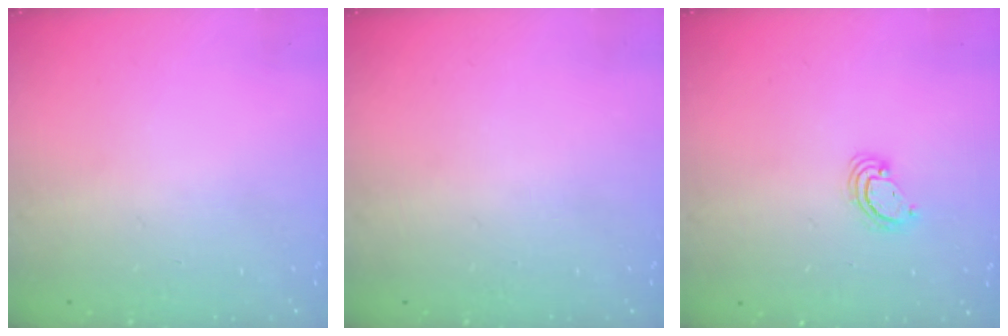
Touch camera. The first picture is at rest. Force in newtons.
{"total": 0.0}
{"total": 3.4, "press": 3.4, "slide": 0.4}